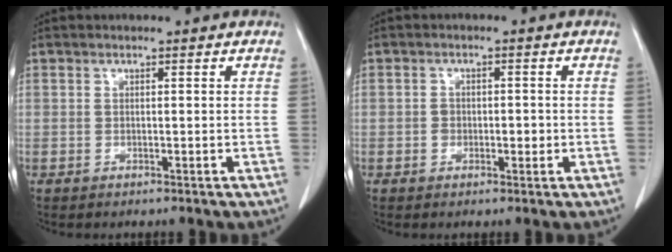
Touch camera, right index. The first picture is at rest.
{"total": 2.5, "force": [-0.5, 1.8, 1.7], "torque": [-0.023, 0.005, -0.006]}